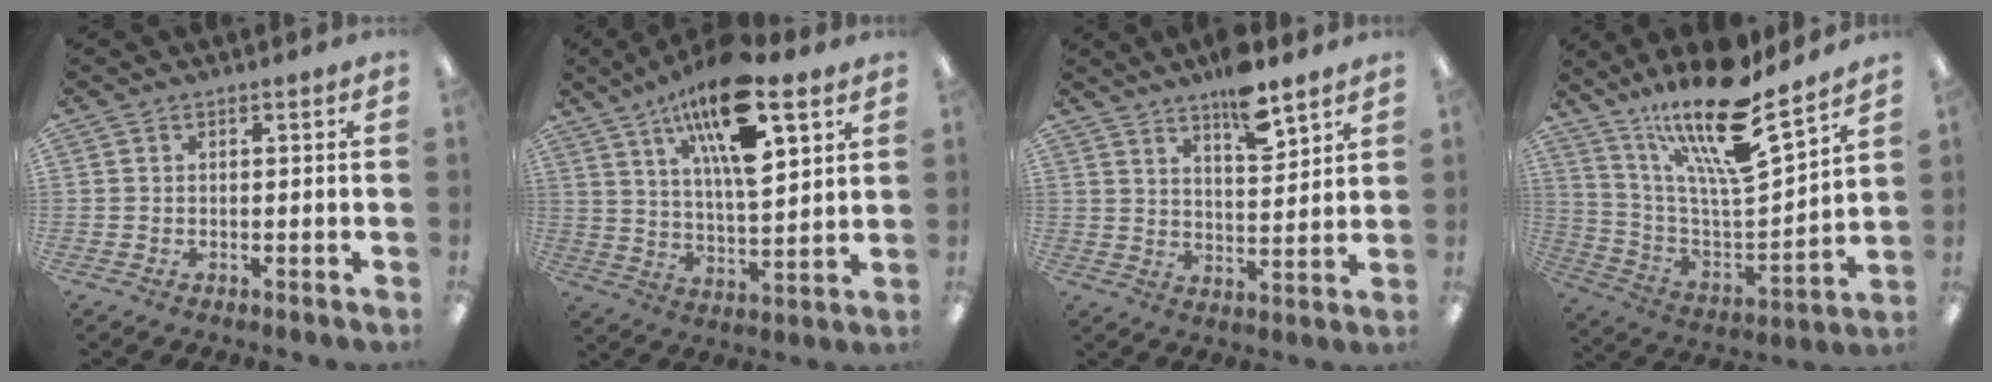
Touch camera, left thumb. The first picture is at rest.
{"total": 18.8, "force": [10.8, 6.1, 14.1], "torque": [-0.238, -0.047, 0.174]}
{"total": 9.6, "force": [7.6, 2.6, 5.2], "torque": [-0.074, -0.050, 0.129]}
{"total": 21.1, "force": [15.2, 5.2, 13.6], "torque": [-0.241, -0.099, 0.256]}